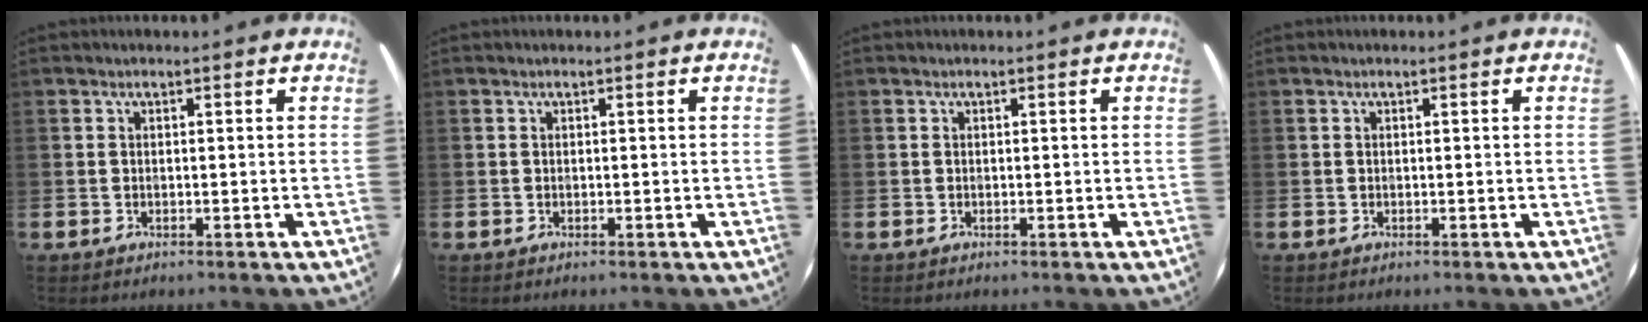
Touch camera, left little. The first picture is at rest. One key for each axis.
{"total": 0.0}
{"total": 0.0}
{"total": 0.0}